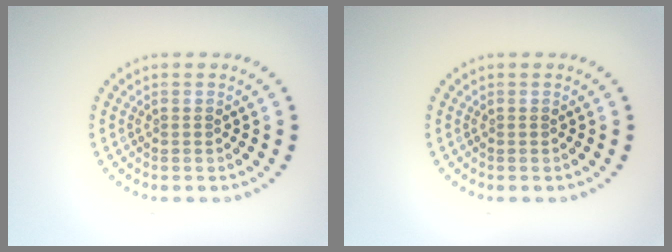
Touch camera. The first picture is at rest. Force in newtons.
{"total": 0.0}